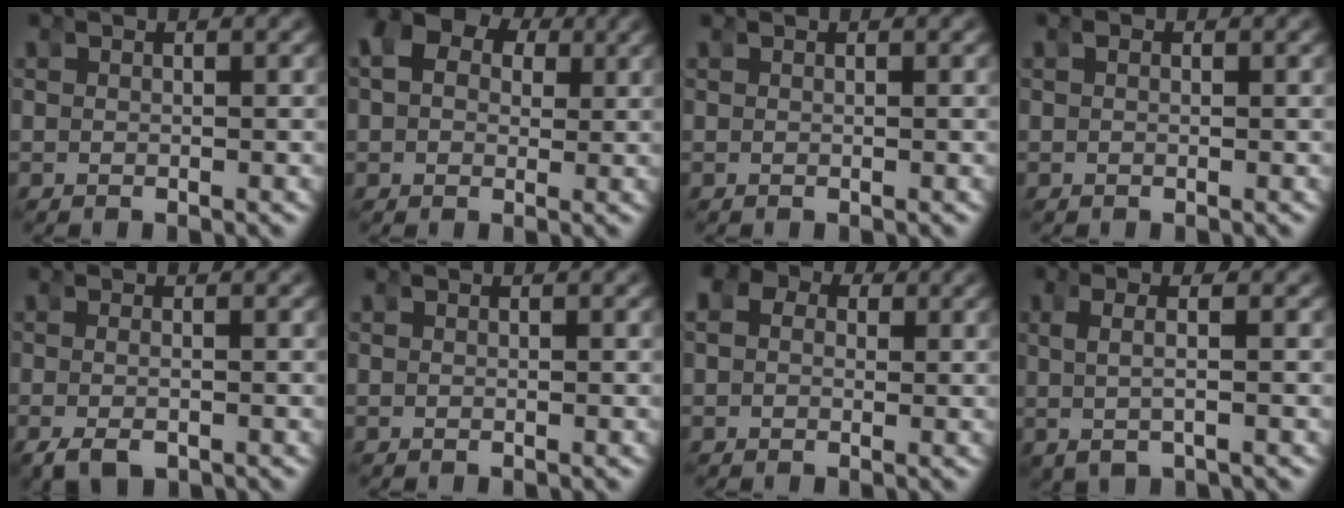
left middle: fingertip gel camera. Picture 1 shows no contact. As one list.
[{"total": 8.6, "force": [3.1, 6.5, 4.7], "torque": [-0.080, 0.021, 0.030]}, {"total": 0.0}, {"total": 0.8, "force": [0.3, 0.6, 0.5], "torque": [-0.009, 0.002, 0.002]}, {"total": 2.7, "force": [-1.8, 1.0, 1.7], "torque": [-0.042, -0.015, -0.022]}, {"total": 0.0}, {"total": 4.9, "force": [1.3, 4.1, 2.4], "torque": [-0.058, 0.009, 0.006]}, {"total": 3.9, "force": [0.4, 1.5, 3.5], "torque": [-0.064, 0.007, 0.007]}]